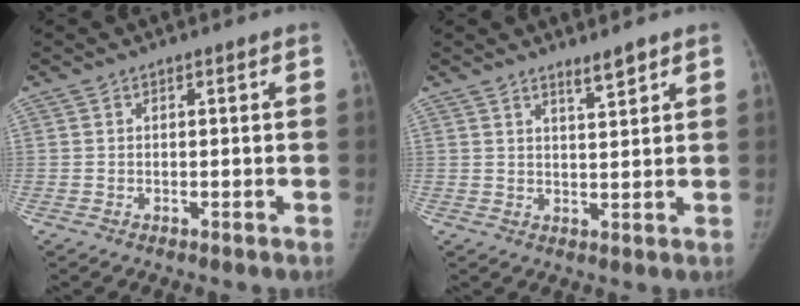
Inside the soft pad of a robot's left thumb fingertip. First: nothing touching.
{"total": 3.1, "force": [2.5, 0.3, 1.8], "torque": [-0.024, -0.024, 0.043]}